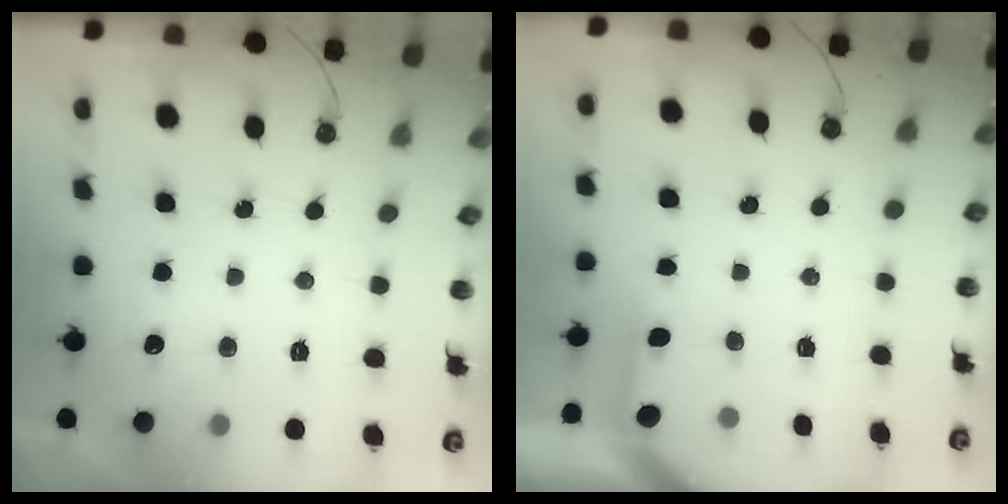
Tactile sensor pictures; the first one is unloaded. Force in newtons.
{"total": 1.9, "press": 1.9, "slide": 0.3}